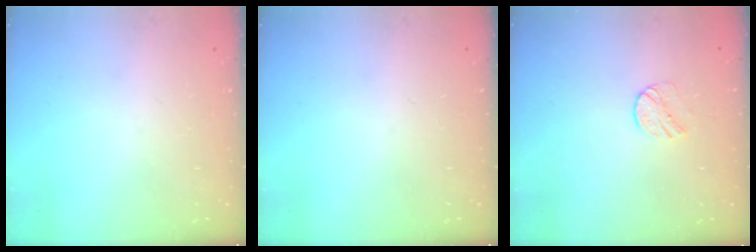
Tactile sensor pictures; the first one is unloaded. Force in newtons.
{"total": 0.0}
{"total": 6.6, "press": 6.6, "slide": 0.7}